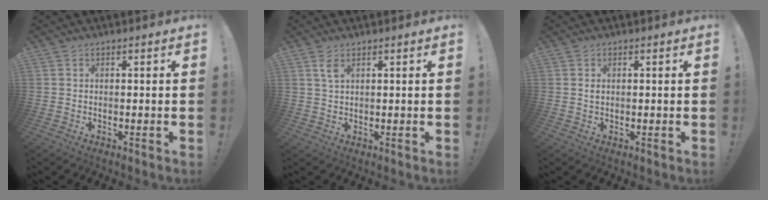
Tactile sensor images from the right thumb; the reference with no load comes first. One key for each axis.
{"total": 3.1, "fx": 1.5, "fy": 1.3, "fz": 2.4, "tx": -0.049, "ty": 0.001, "tz": 0.027}
{"total": 0.9, "fx": 0.3, "fy": 0.5, "fz": 0.6, "tx": -0.017, "ty": 0.004, "tz": 0.007}